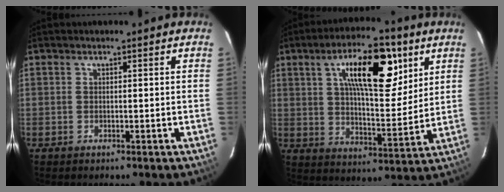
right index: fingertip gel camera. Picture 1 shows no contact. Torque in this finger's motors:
{"motor_torque": [1.45, 0.69, 0.88, 0.21]}